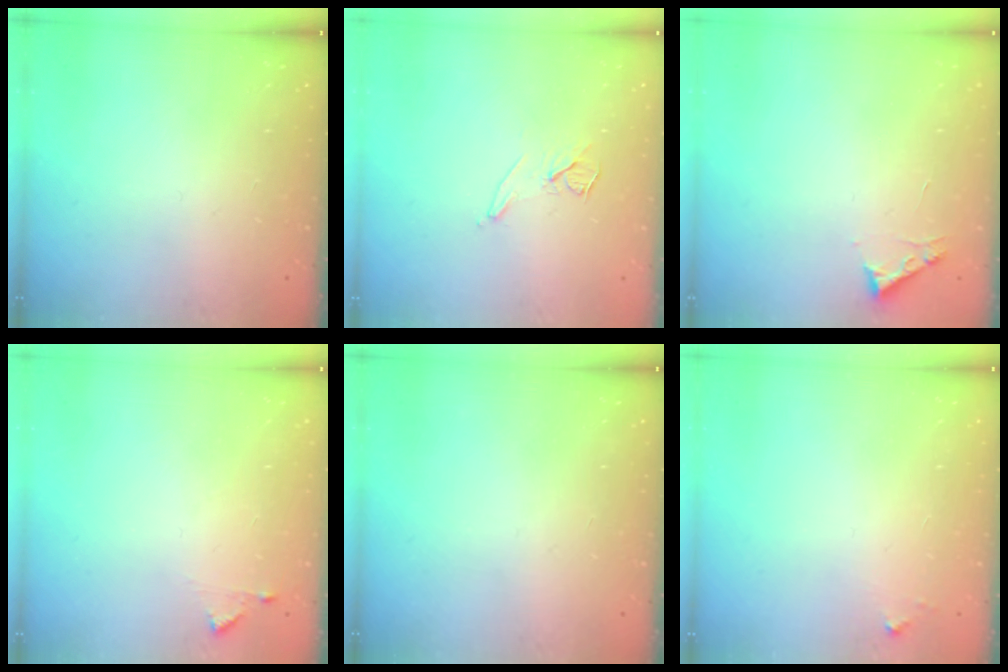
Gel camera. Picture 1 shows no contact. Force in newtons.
{"total": 7.4, "press": 6.8, "slide": 3.1}
{"total": 2.7, "press": 2.7, "slide": 0.3}
{"total": 4.4, "press": 4.3, "slide": 0.4}
{"total": 0.0}
{"total": 2.8, "press": 2.8, "slide": 0.2}